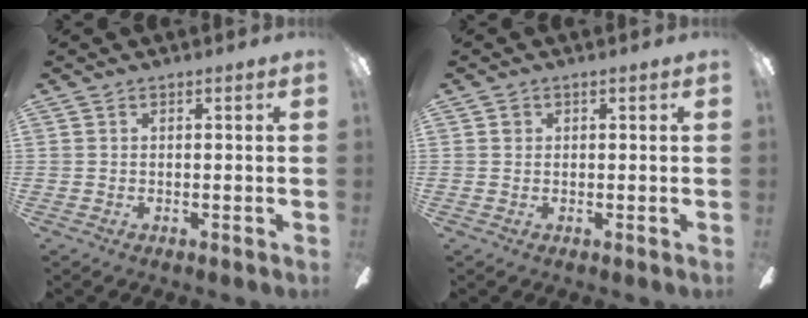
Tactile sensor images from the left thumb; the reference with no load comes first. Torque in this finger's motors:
{"motor_torque": [0.24, 0.16, 0.50, -0.24, 0.00]}